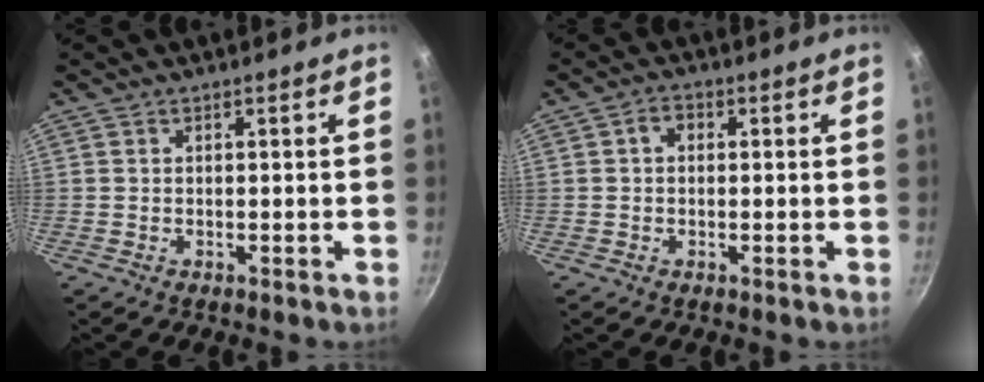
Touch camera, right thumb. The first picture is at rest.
{"total": 4.8, "force": [1.0, 3.4, 3.3], "torque": [-0.039, 0.011, 0.009]}